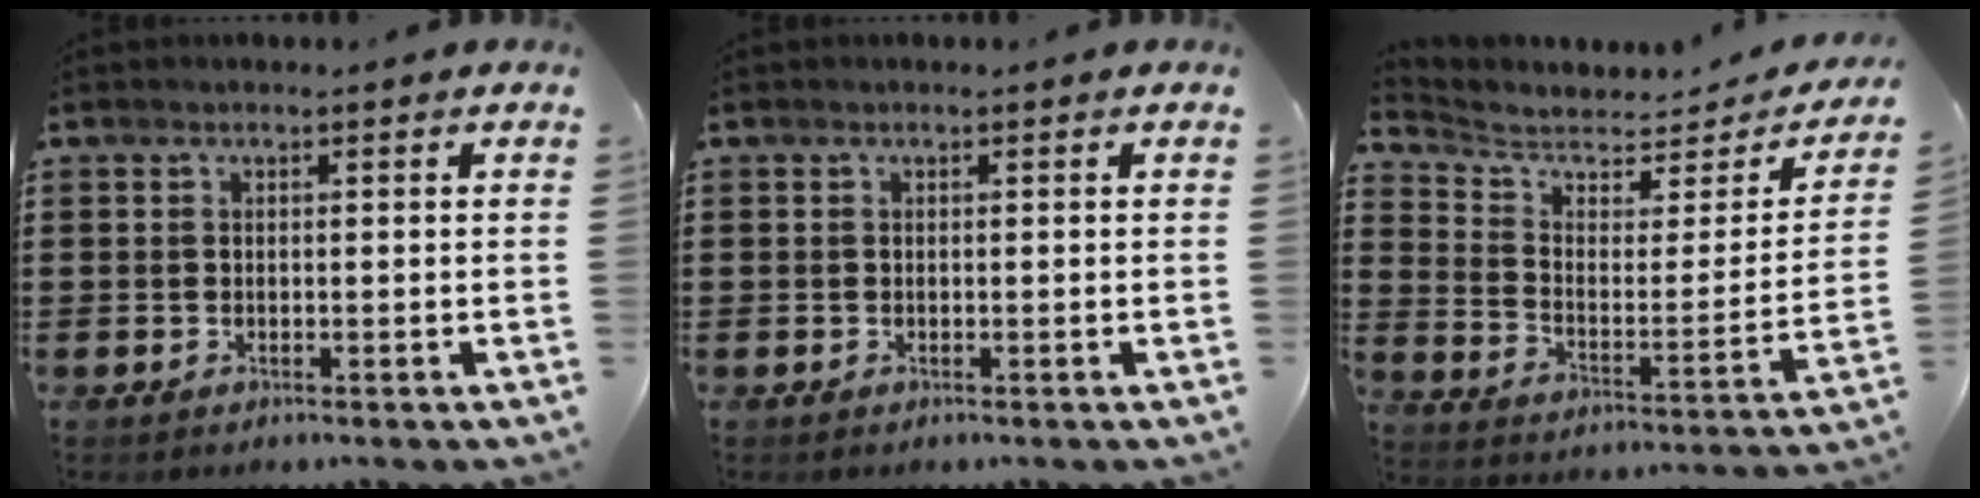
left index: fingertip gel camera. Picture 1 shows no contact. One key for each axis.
{"total": 0.0}
{"total": 5.1, "fx": 4.4, "fy": 1.9, "fz": 1.6, "tx": -0.061, "ty": -0.030, "tz": 0.073}